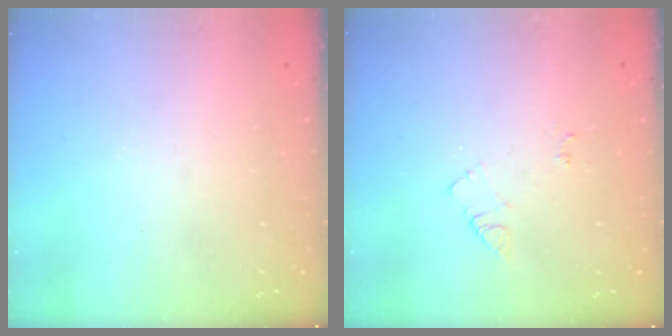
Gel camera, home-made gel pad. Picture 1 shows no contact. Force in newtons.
{"total": 6.7, "press": 6.6, "slide": 0.8}